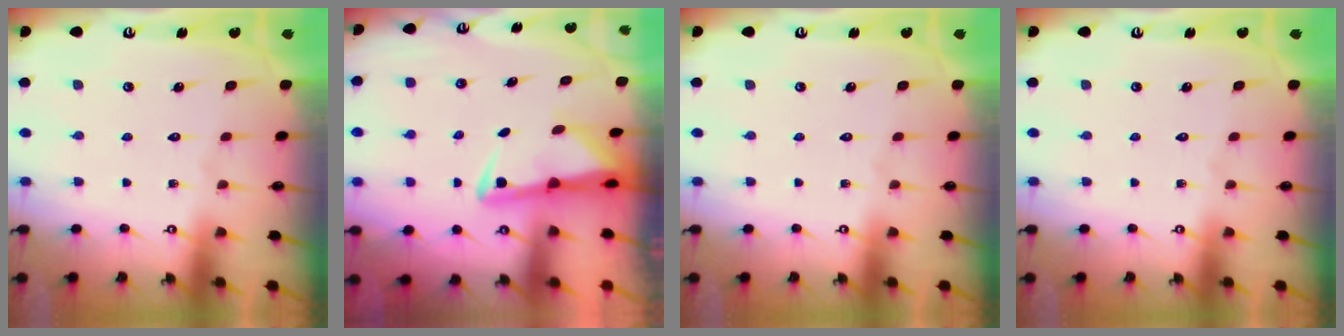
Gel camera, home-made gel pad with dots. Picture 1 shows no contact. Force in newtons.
{"total": 2.9, "press": 2.8, "slide": 0.5}
{"total": 0.0}
{"total": 0.0}